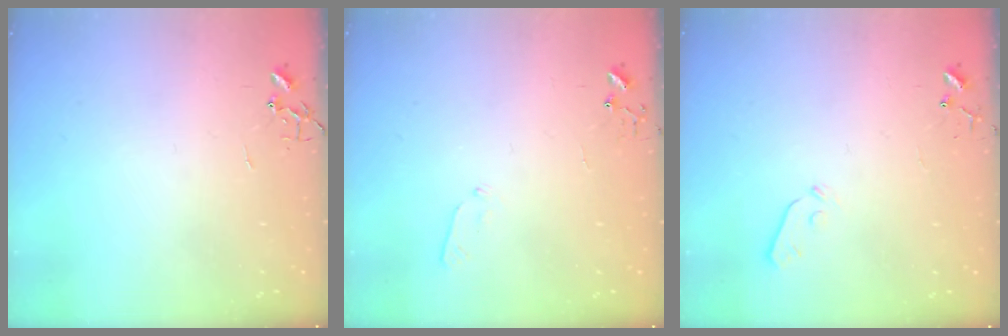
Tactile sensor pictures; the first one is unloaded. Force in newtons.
{"total": 3.9, "press": 3.9, "slide": 0.6}
{"total": 3.6, "press": 3.6, "slide": 0.6}